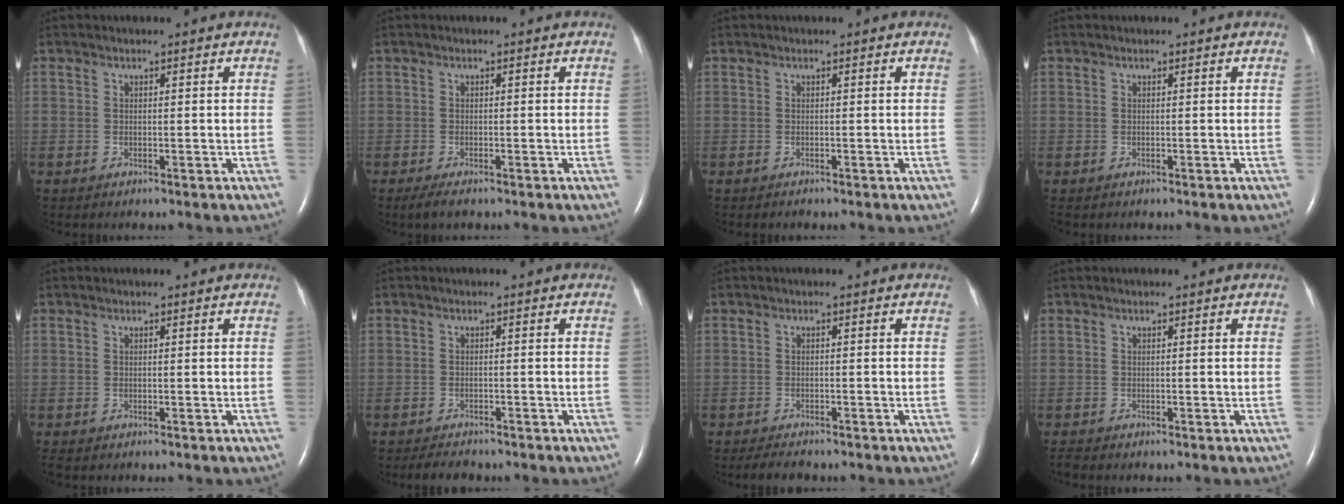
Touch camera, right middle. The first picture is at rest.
{"total": 1.9, "force": [-1.3, 0.4, 1.3], "torque": [-0.032, -0.007, -0.025]}
{"total": 0.0}
{"total": 0.0}
{"total": 0.0}
{"total": 2.6, "force": [-2.3, 0.8, 0.9], "torque": [-0.023, -0.006, -0.032]}
{"total": 2.7, "force": [-2.4, 0.7, 1.1], "torque": [-0.026, -0.008, -0.034]}
{"total": 0.6, "force": [-0.6, -0.1, 0.1], "torque": [-0.009, -0.004, -0.012]}